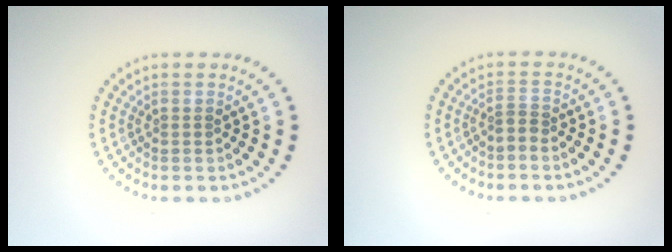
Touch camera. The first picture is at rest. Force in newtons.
{"total": 1.1, "press": 0.6, "slide": 0.9}